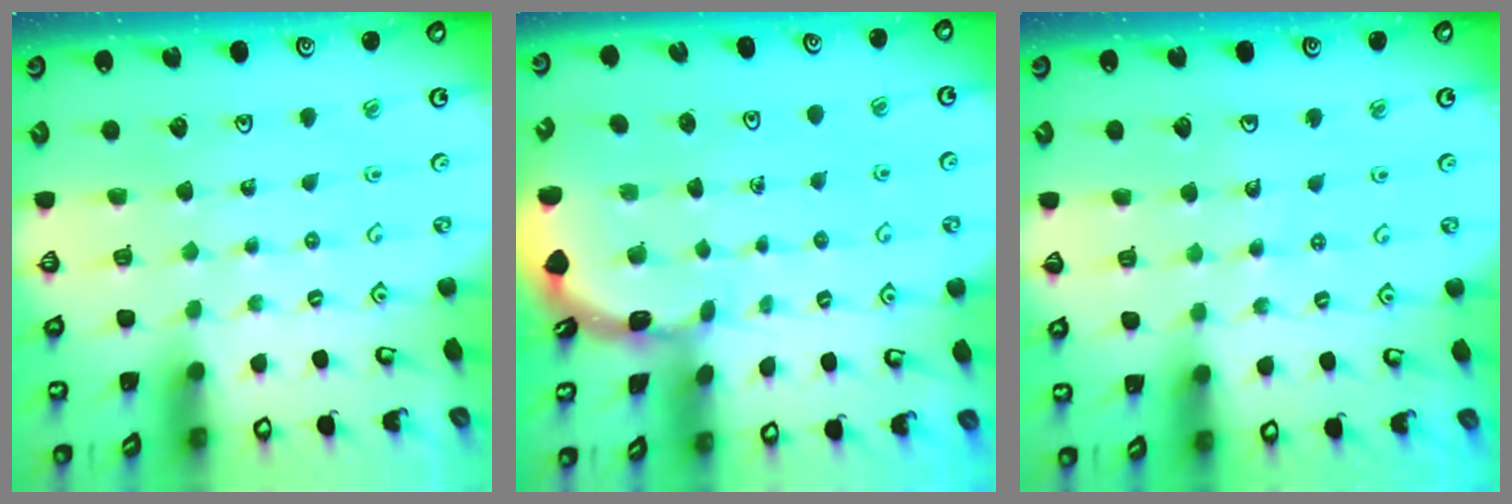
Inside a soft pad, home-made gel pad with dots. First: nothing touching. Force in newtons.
{"total": 1.7, "press": 1.7, "slide": 0.1}
{"total": 4.5, "press": 4.5, "slide": 0.5}